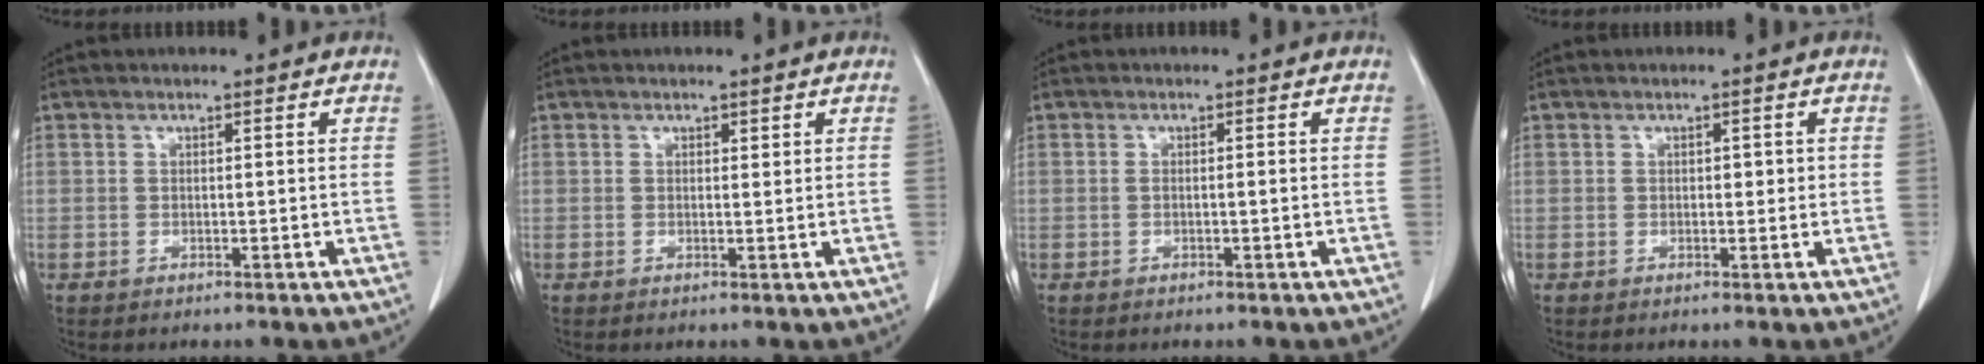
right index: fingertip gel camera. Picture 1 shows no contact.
{"total": 0.6, "force": [0.4, 0.3, 0.3], "torque": [0.001, -0.003, 0.004]}
{"total": 0.9, "force": [-0.1, 0.1, 0.9], "torque": [-0.019, 0.002, 0.000]}
{"total": 1.4, "force": [0.1, 0.9, 1.1], "torque": [-0.011, 0.004, 0.001]}